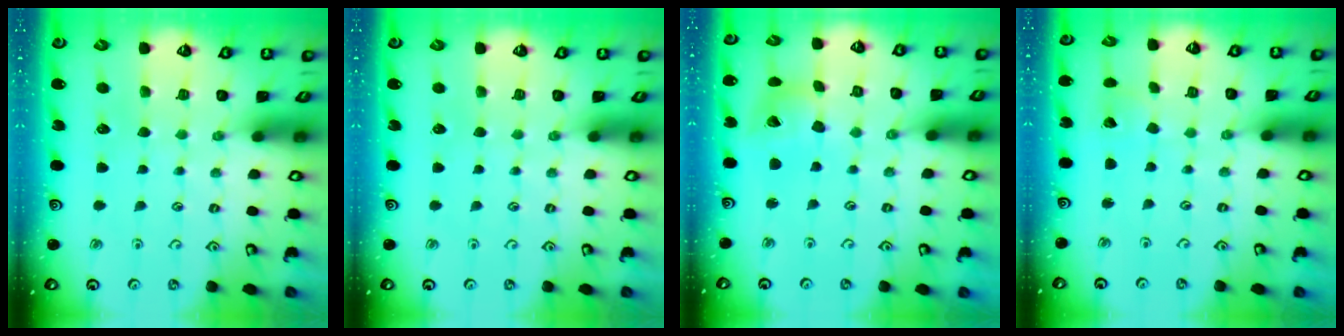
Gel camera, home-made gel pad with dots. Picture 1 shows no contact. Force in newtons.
{"total": 0.0}
{"total": 9.5, "press": 9.5, "slide": 1.1}
{"total": 3.8, "press": 3.8, "slide": 0.4}